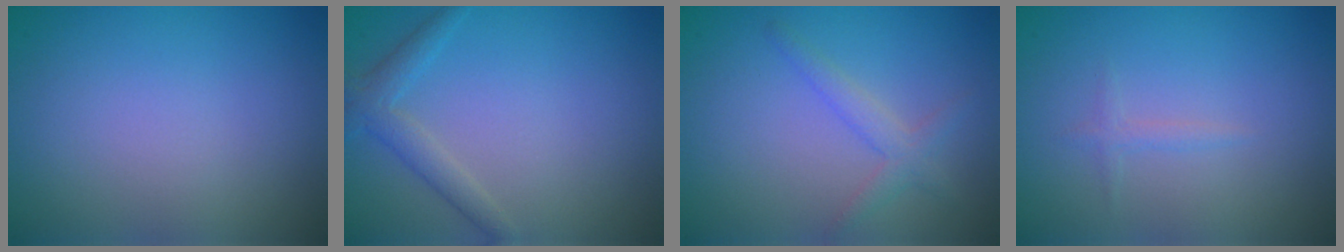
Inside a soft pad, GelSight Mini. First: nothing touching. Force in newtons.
{"total": 2.2, "press": 2.2, "slide": 0.1}
{"total": 2.0, "press": 2.0, "slide": 0.2}
{"total": 0.8, "press": 0.8, "slide": 0.1}